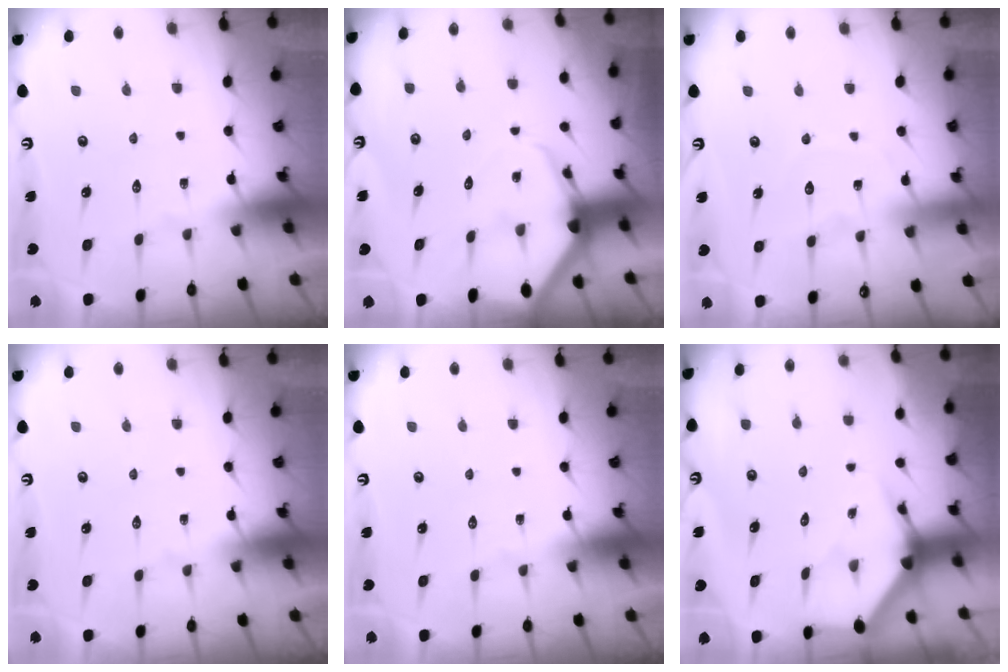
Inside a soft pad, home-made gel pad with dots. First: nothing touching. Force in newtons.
{"total": 5.0, "press": 5.0, "slide": 0.6}
{"total": 5.7, "press": 5.6, "slide": 0.8}
{"total": 0.0}
{"total": 0.0}
{"total": 3.6, "press": 3.6, "slide": 0.1}